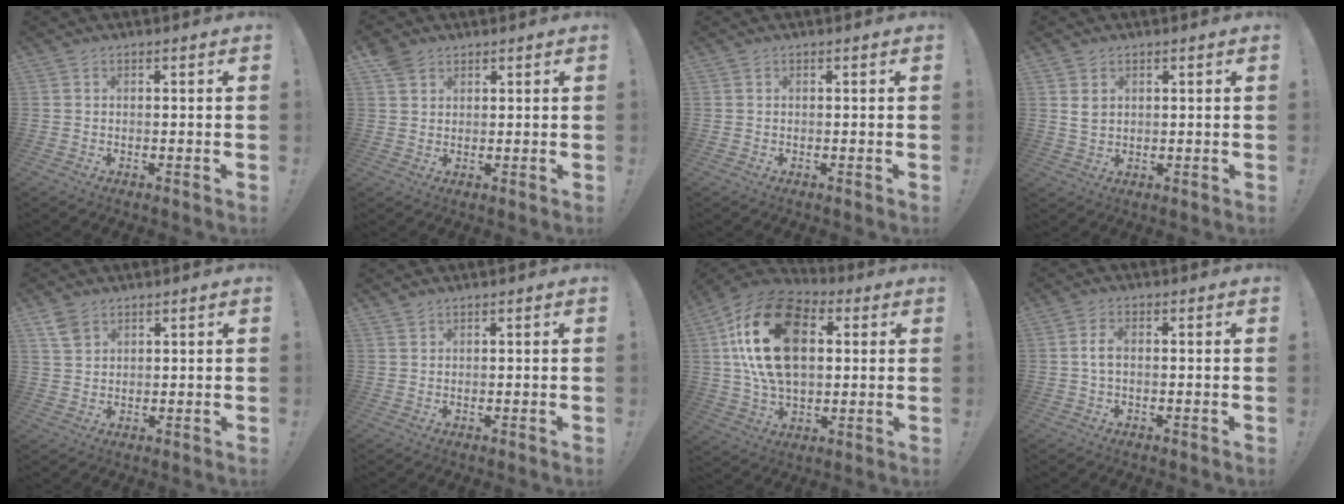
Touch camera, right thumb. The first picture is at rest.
{"total": 3.8, "force": [2.5, 2.6, 1.3], "torque": [-0.015, -0.009, 0.047]}
{"total": 0.0}
{"total": 3.5, "force": [1.3, 2.5, 2.1], "torque": [-0.033, -0.005, 0.021]}
{"total": 4.5, "force": [3.0, 2.7, 2.0], "torque": [-0.033, -0.012, 0.057]}
{"total": 1.0, "force": [1.0, 0.3, 0.2], "torque": [-0.007, 0.000, 0.019]}
{"total": 24.9, "force": [5.6, 15.5, 18.6], "torque": [-0.337, -0.009, 0.099]}
{"total": 2.8, "force": [0.1, 1.2, 2.6], "torque": [-0.052, 0.008, 0.003]}